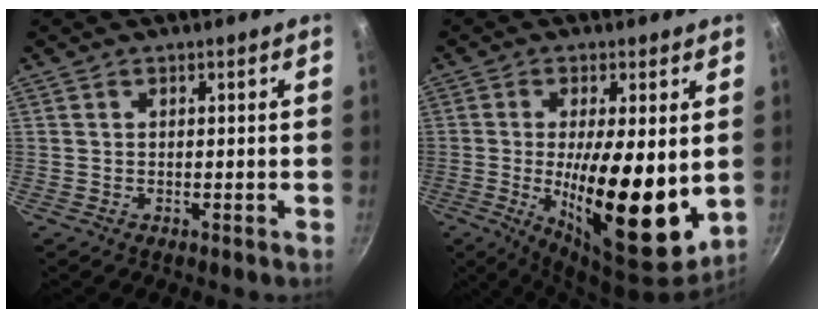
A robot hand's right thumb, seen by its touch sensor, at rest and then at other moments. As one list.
[{"total": 18.1, "force": [-1.0, 5.8, 17.1], "torque": [-0.262, -0.025, -0.012]}]